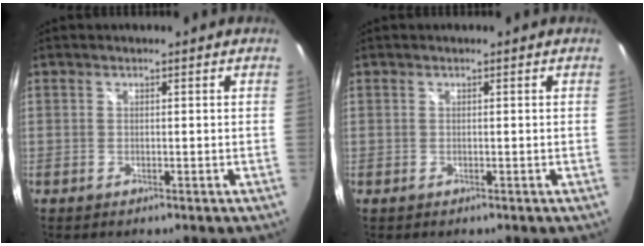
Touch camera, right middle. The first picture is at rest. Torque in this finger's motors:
{"motor_torque": [0.01, -0.03, 0.00, 0.00]}